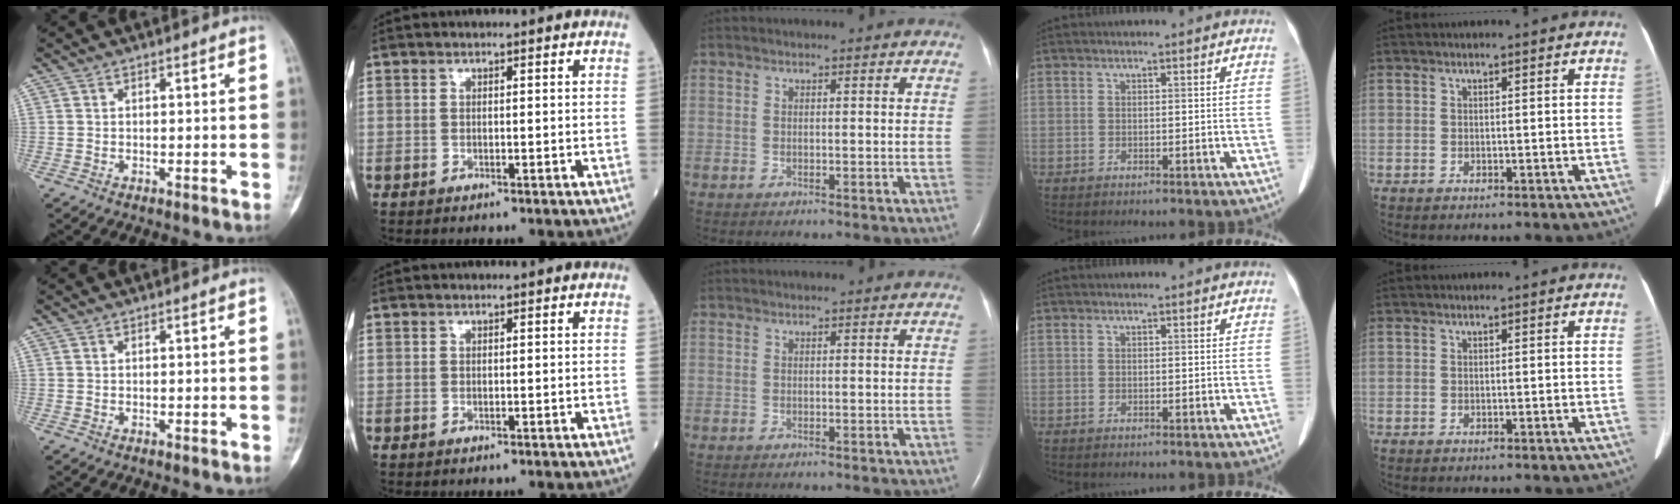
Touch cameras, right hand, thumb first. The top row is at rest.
{}